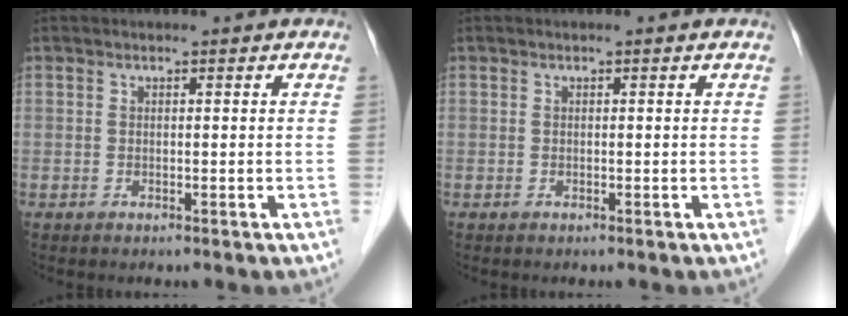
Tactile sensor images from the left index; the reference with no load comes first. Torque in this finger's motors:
{"motor_torque": [0.00, 0.00, 0.00, 0.00]}